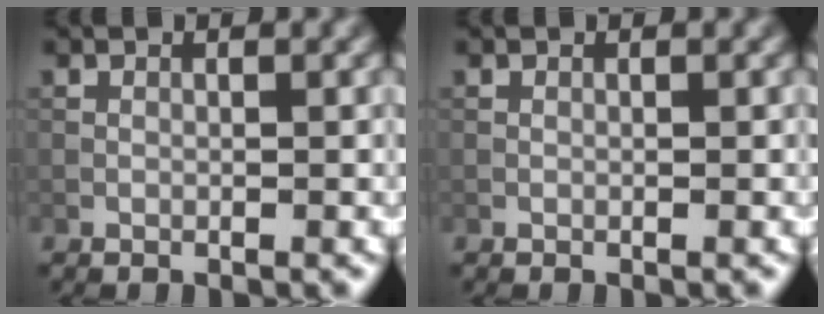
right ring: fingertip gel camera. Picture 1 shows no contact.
{"total": 0.0}